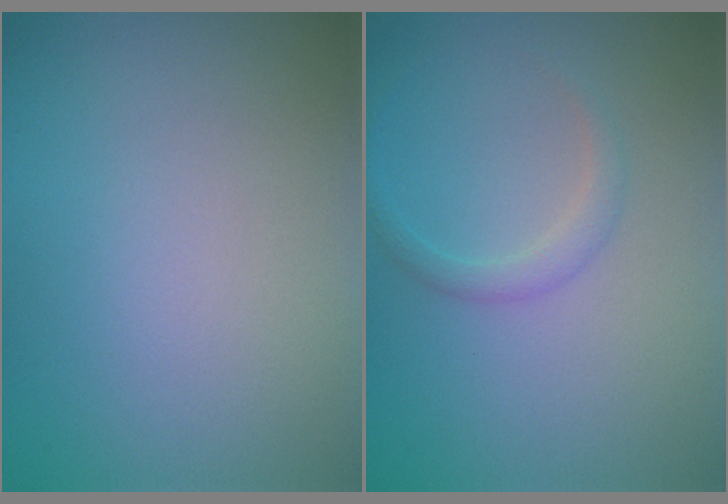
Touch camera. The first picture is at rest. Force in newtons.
{"total": 1.4, "press": 1.4, "slide": 0.1}